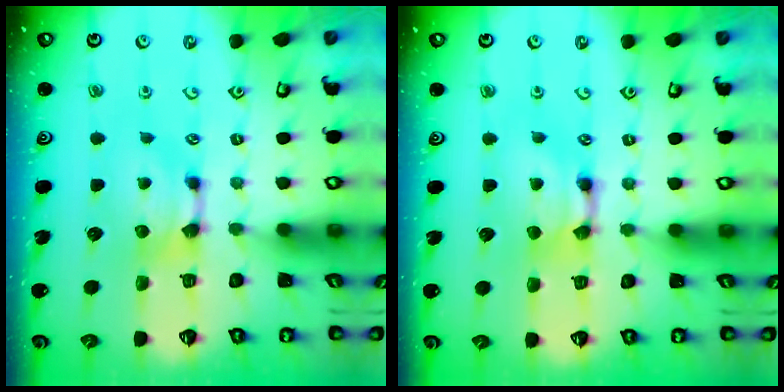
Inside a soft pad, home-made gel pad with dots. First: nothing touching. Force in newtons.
{"total": 2.0, "press": 2.0, "slide": 0.1}